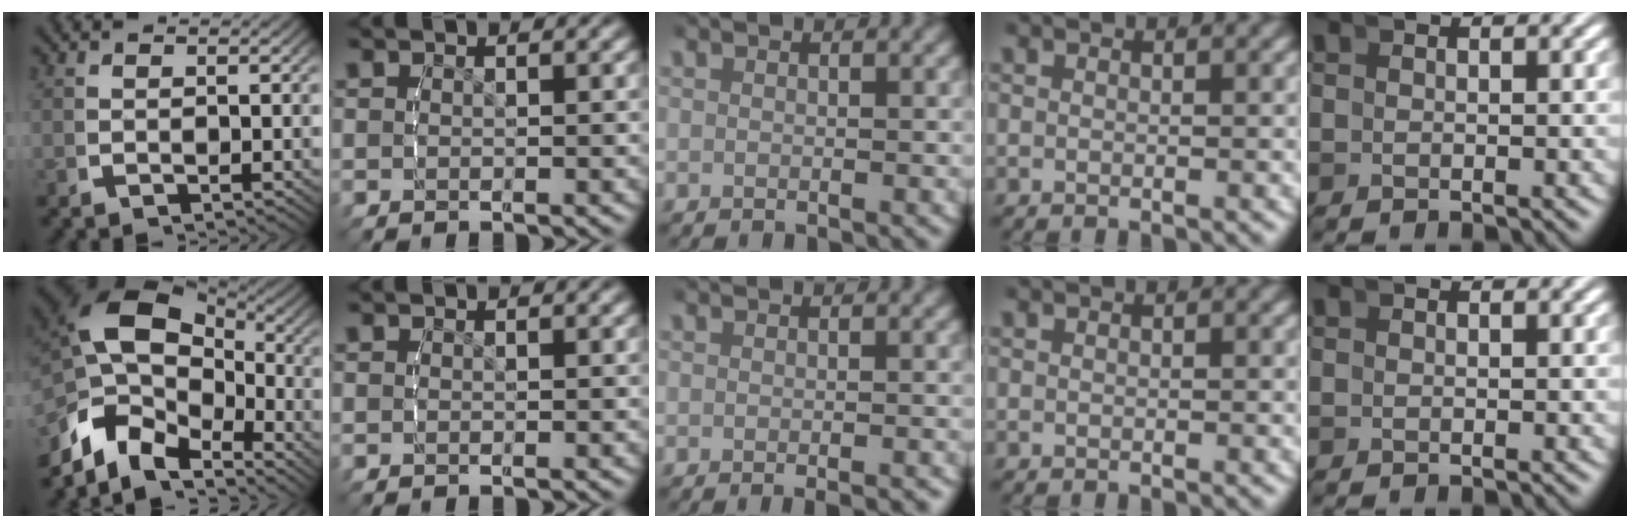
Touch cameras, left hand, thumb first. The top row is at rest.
{"thumb": {"total": 14.9, "force": [-1.0, 10.4, 10.7], "torque": [-0.229, -0.040, -0.010]}, "middle": {"total": 1.6, "force": [-1.3, 0.2, 0.9], "torque": [-0.003, 0.002, -0.020]}}